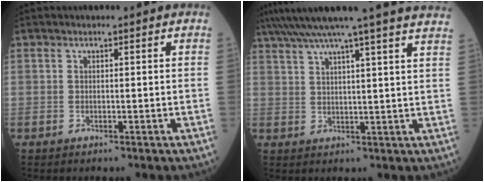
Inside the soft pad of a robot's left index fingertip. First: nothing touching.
{"total": 20.6, "force": [17.9, -1.9, 10.0], "torque": [-0.178, -0.012, 0.234]}